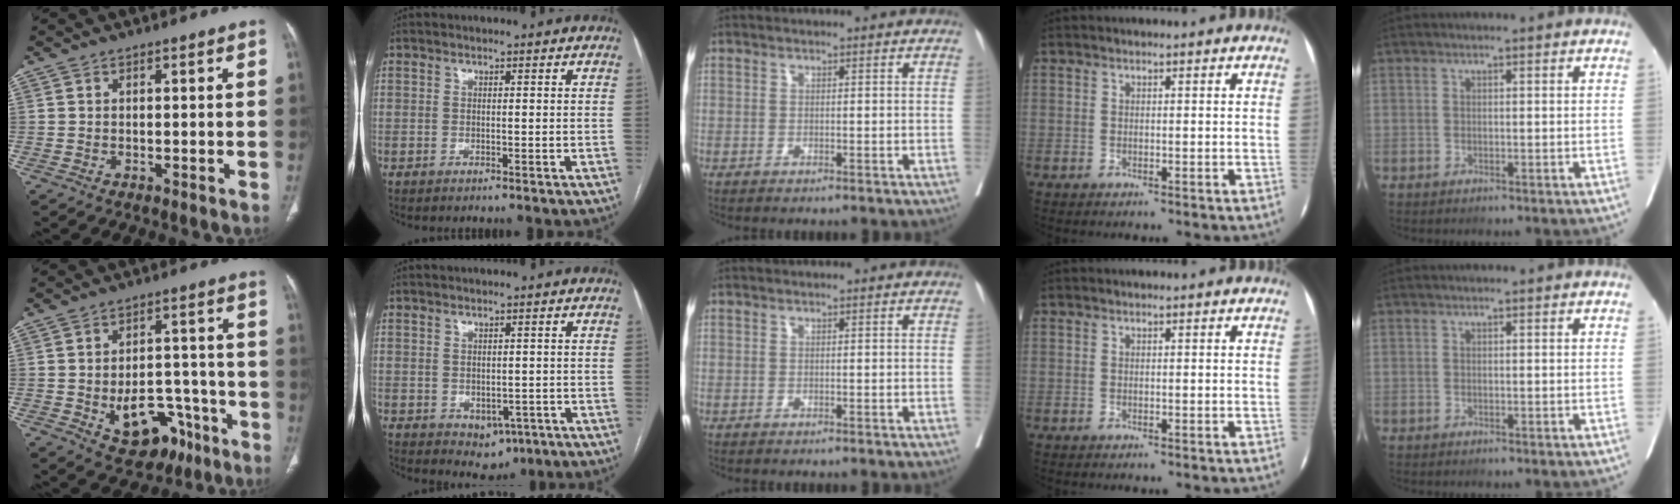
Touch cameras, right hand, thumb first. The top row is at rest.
{"thumb": {"total": 13.5, "force": [-5.9, 8.9, 8.4], "torque": [-0.089, 0.045, -0.069]}, "index": {"total": 4.2, "force": [-1.5, 3.0, 2.4], "torque": [-0.025, 0.000, -0.005]}}